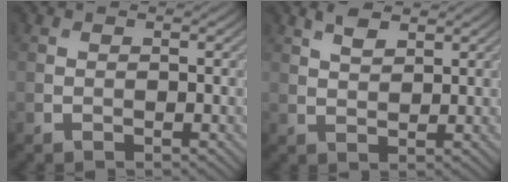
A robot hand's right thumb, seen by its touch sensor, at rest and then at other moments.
{"total": 2.6, "force": [1.8, 0.9, 1.6], "torque": [-0.038, 0.003, 0.038]}